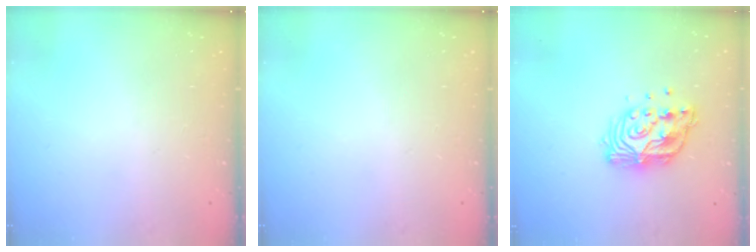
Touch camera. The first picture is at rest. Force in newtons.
{"total": 0.0}
{"total": 12.7, "press": 12.6, "slide": 1.0}